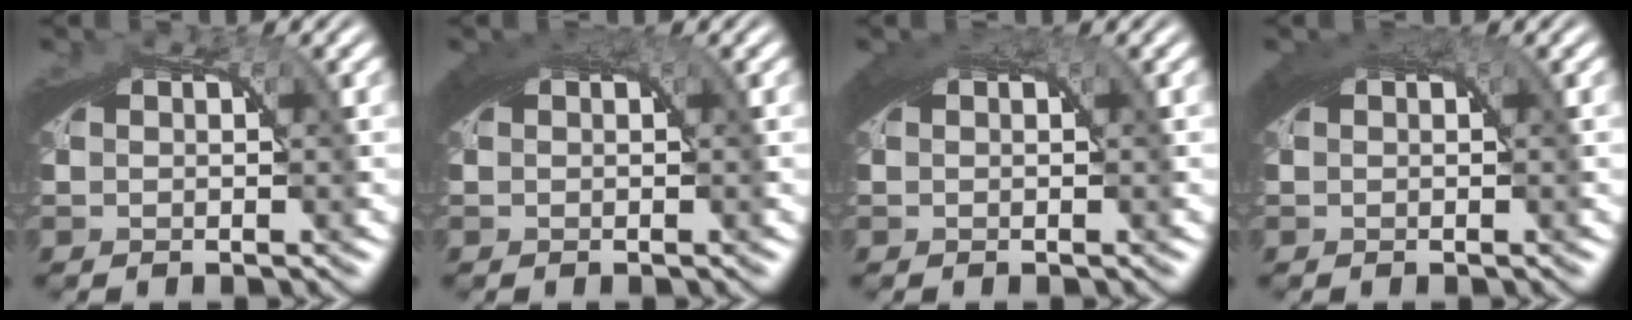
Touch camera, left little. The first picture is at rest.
{"total": 2.3, "force": [1.2, 0.6, 1.9], "torque": [-0.023, 0.010, 0.014]}
{"total": 1.9, "force": [1.1, 0.4, 1.5], "torque": [-0.017, 0.010, 0.012]}
{"total": 2.2, "force": [1.1, 0.6, 1.8], "torque": [-0.021, 0.009, 0.014]}